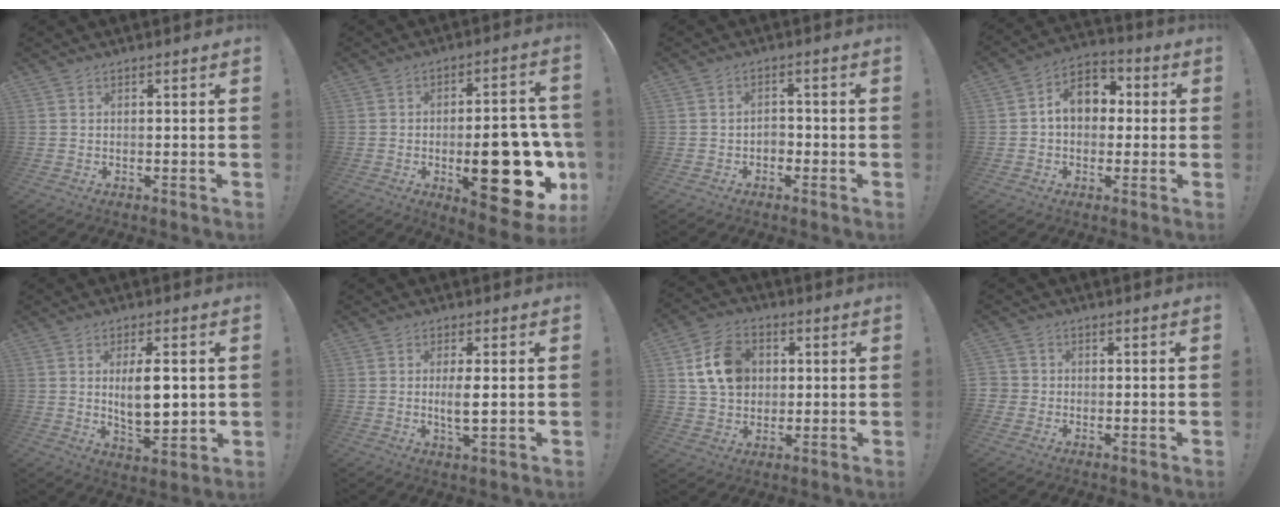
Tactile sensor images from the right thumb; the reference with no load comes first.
{"total": 25.5, "force": [-6.1, 10.5, 22.4], "torque": [-0.300, 0.028, -0.075]}
{"total": 3.1, "force": [-1.2, 2.5, 1.5], "torque": [-0.023, 0.002, -0.024]}
{"total": 11.0, "force": [1.4, 8.3, 7.1], "torque": [-0.097, 0.014, 0.030]}
{"total": 10.6, "force": [1.8, 4.2, 9.6], "torque": [-0.151, -0.010, 0.027]}
{"total": 4.7, "force": [0.2, 1.2, 4.6], "torque": [-0.086, -0.013, -0.003]}
{"total": 14.1, "force": [3.2, 11.1, 8.0], "torque": [-0.119, 0.002, 0.068]}
{"total": 2.4, "force": [-0.7, 2.1, 0.8], "torque": [-0.018, 0.009, -0.012]}